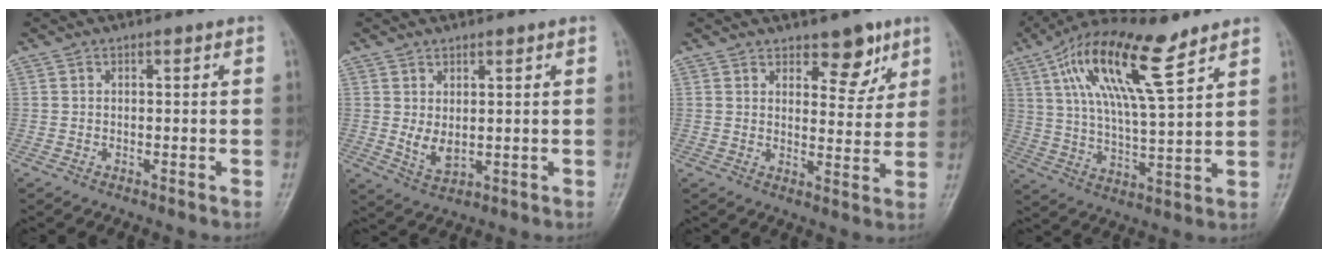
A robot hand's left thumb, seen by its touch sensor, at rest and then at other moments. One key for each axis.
{"total": 4.2, "fx": 0.9, "fy": 2.3, "fz": 3.4, "tx": -0.054, "ty": -0.015, "tz": 0.027}
{"total": 6.7, "fx": 4.4, "fy": 3.4, "fz": 3.6, "tx": -0.017, "ty": -0.029, "tz": 0.063}
{"total": 17.6, "fx": 9.6, "fy": 4.9, "fz": 13.9, "tx": -0.250, "ty": -0.023, "tz": 0.177}